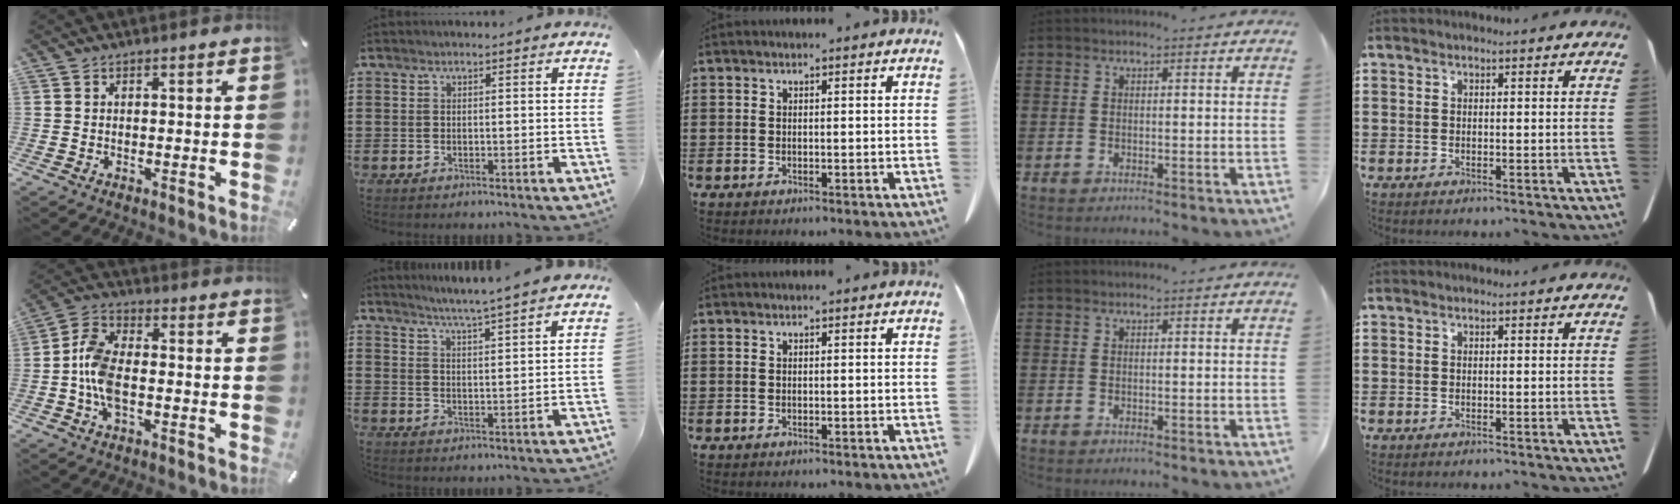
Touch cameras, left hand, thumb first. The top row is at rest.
{"thumb": {"total": 8.4, "force": [-2.3, 4.7, 6.6], "torque": [-0.146, 0.004, -0.044]}, "index": {"total": 4.1, "force": [3.8, -1.2, 1.1], "torque": [-0.033, -0.019, 0.064]}}